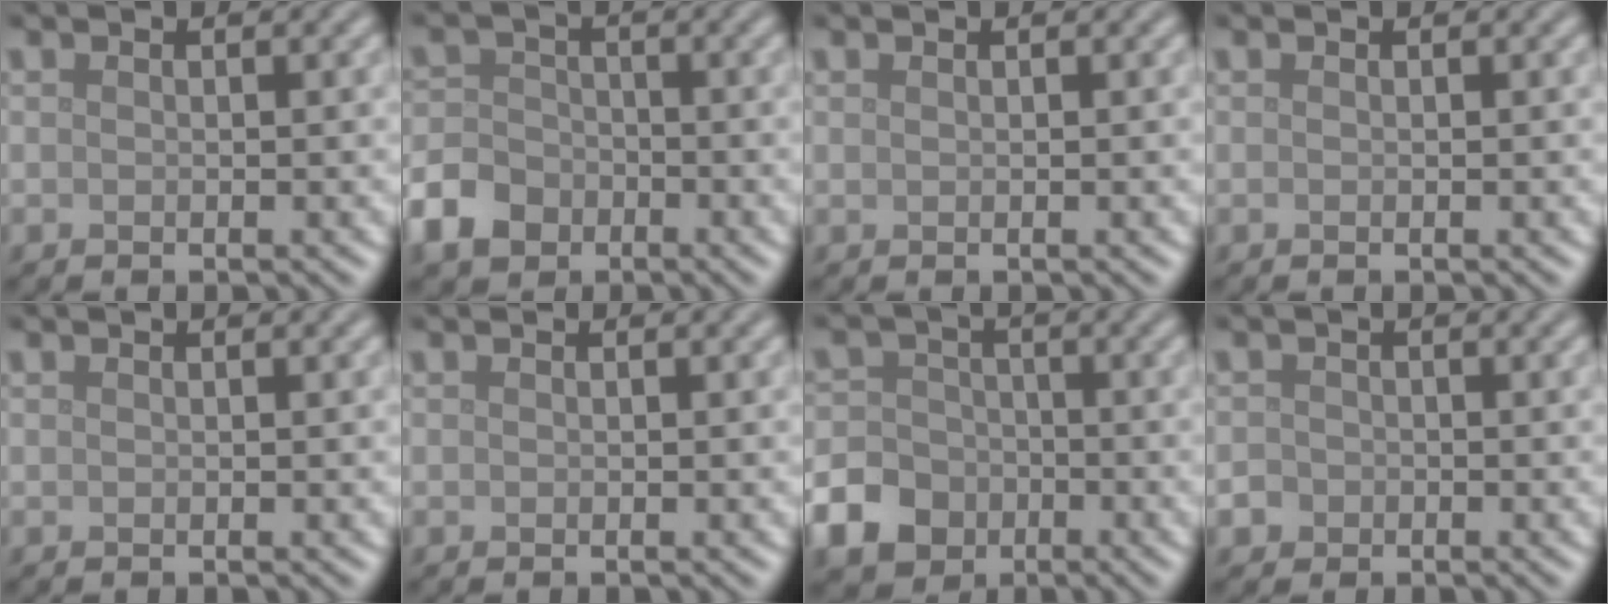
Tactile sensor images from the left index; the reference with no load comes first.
{"total": 4.9, "force": [-2.8, 3.5, 1.8], "torque": [-0.039, -0.006, -0.065]}
{"total": 0.0}
{"total": 0.0}
{"total": 0.0}
{"total": 0.0}
{"total": 7.6, "force": [-3.9, 6.1, 2.3], "torque": [-0.045, -0.024, -0.092]}
{"total": 1.8, "force": [-0.9, 1.6, 0.4], "torque": [0.000, 0.005, -0.016]}